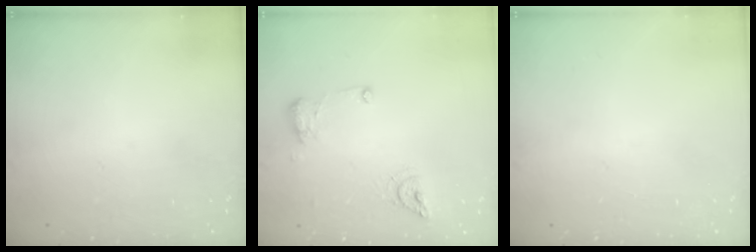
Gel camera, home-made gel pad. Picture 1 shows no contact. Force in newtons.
{"total": 9.6, "press": 9.5, "slide": 1.4}
{"total": 0.0}